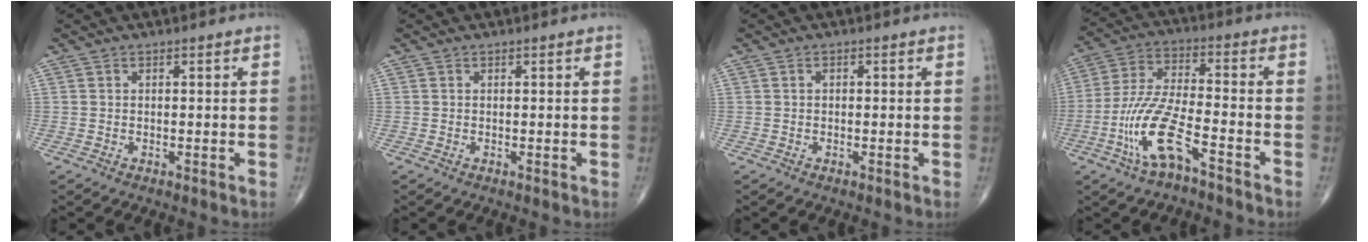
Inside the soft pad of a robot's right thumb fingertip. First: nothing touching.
{"total": 0.0}
{"total": 0.6, "force": [0.0, 0.4, 0.4], "torque": [-0.005, 0.002, -0.001]}
{"total": 12.5, "force": [-6.3, 3.7, 10.2], "torque": [-0.225, 0.038, -0.118]}